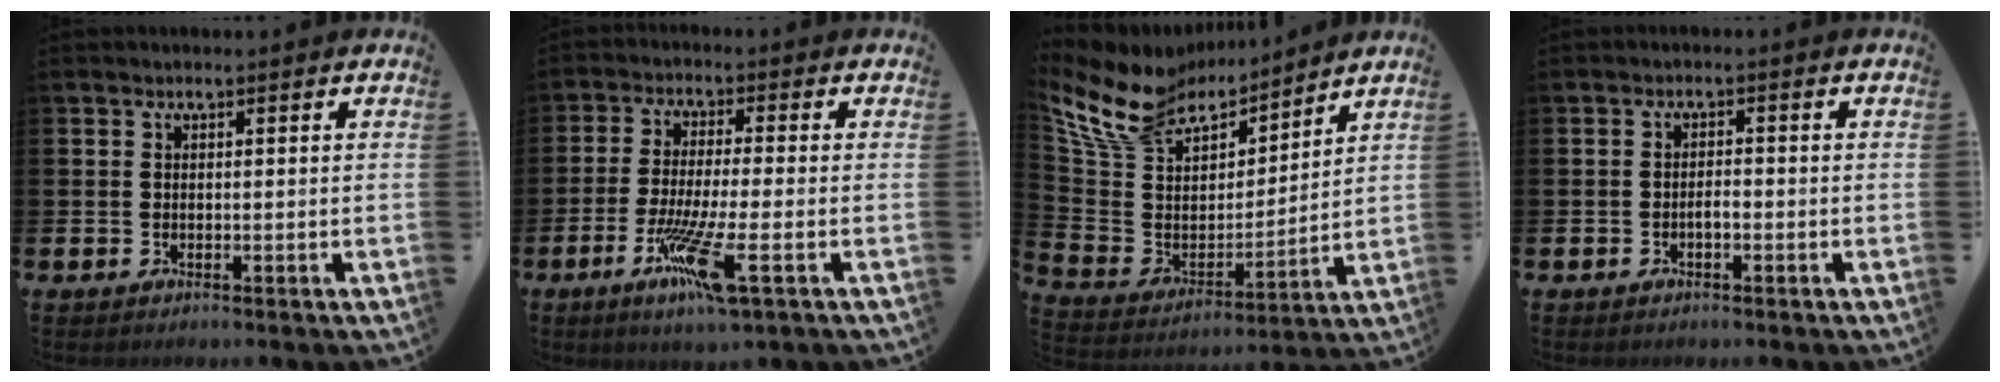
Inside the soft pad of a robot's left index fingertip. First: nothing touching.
{"total": 8.5, "force": [-3.7, 1.0, 7.6], "torque": [-0.150, -0.016, -0.063]}
{"total": 11.7, "force": [10.5, 4.3, 2.6], "torque": [-0.112, -0.072, 0.189]}
{"total": 1.2, "force": [-0.6, 0.5, 0.9], "torque": [-0.010, -0.003, -0.013]}